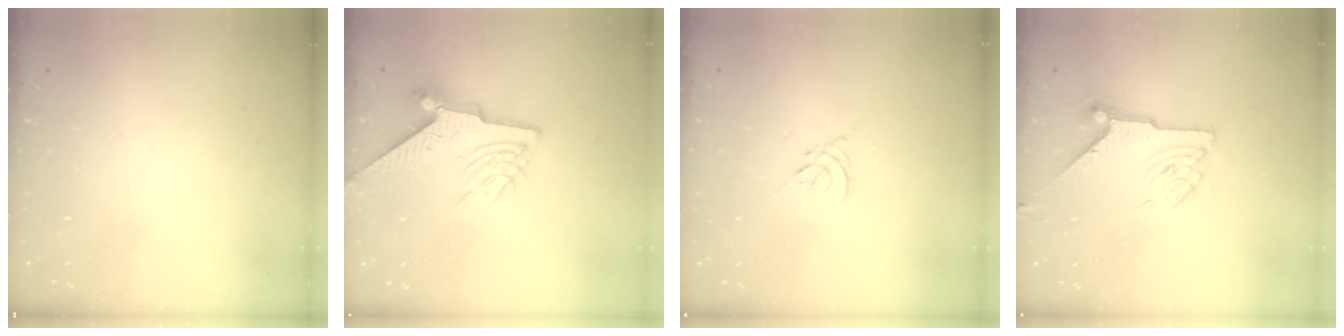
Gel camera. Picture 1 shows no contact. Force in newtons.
{"total": 9.2, "press": 9.1, "slide": 1.1}
{"total": 1.3, "press": 1.2, "slide": 0.6}
{"total": 7.7, "press": 7.7, "slide": 0.2}